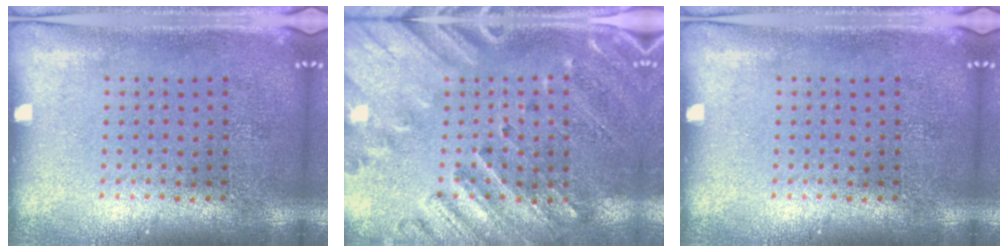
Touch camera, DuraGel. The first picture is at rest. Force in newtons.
{"total": 2.5, "press": 2.1, "slide": 1.4}
{"total": 0.0}